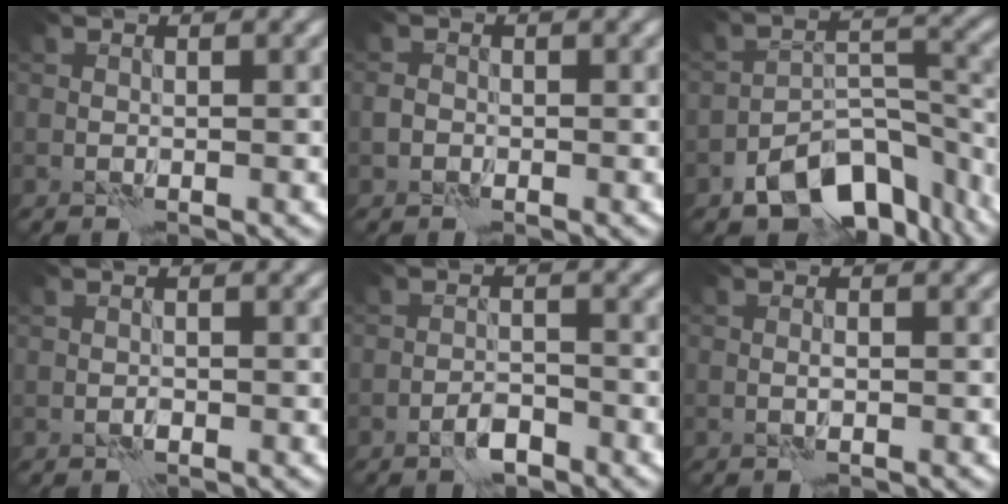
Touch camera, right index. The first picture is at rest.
{"total": 1.1, "force": [-0.7, 0.8, 0.3], "torque": [-0.004, 0.004, -0.018]}
{"total": 8.9, "force": [-6.1, 4.6, 4.6], "torque": [-0.056, -0.011, -0.106]}
{"total": 0.5, "force": [-0.3, 0.2, 0.3], "torque": [-0.004, 0.002, -0.007]}
{"total": 2.3, "force": [-1.7, 0.7, 1.3], "torque": [-0.020, 0.007, -0.035]}
{"total": 0.6, "force": [-0.2, 0.1, 0.6], "torque": [-0.012, 0.003, -0.006]}